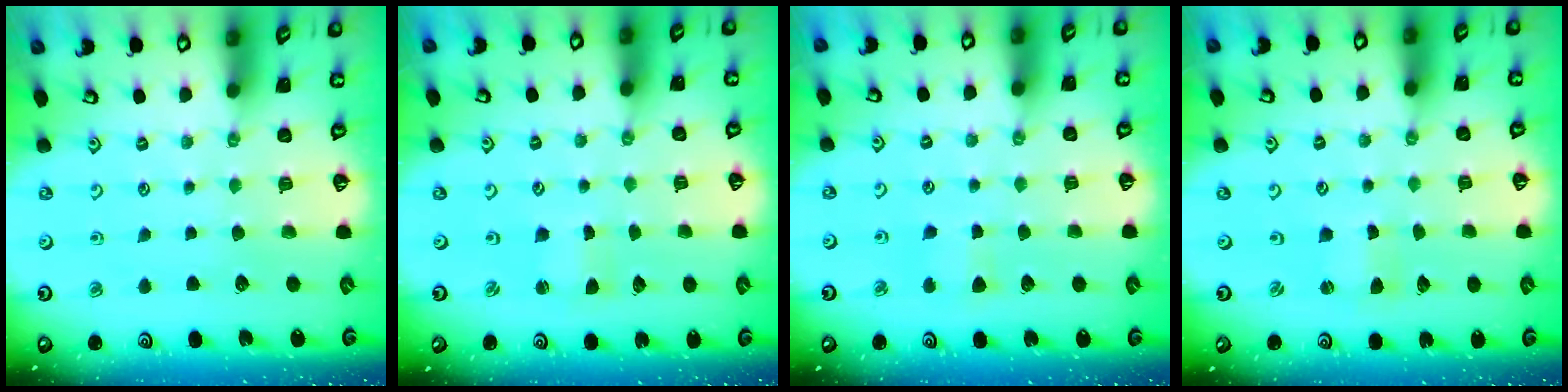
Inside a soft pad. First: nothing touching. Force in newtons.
{"total": 1.5, "press": 1.5, "slide": 0.0}
{"total": 3.0, "press": 3.0, "slide": 0.5}
{"total": 0.8, "press": 0.8, "slide": 0.2}